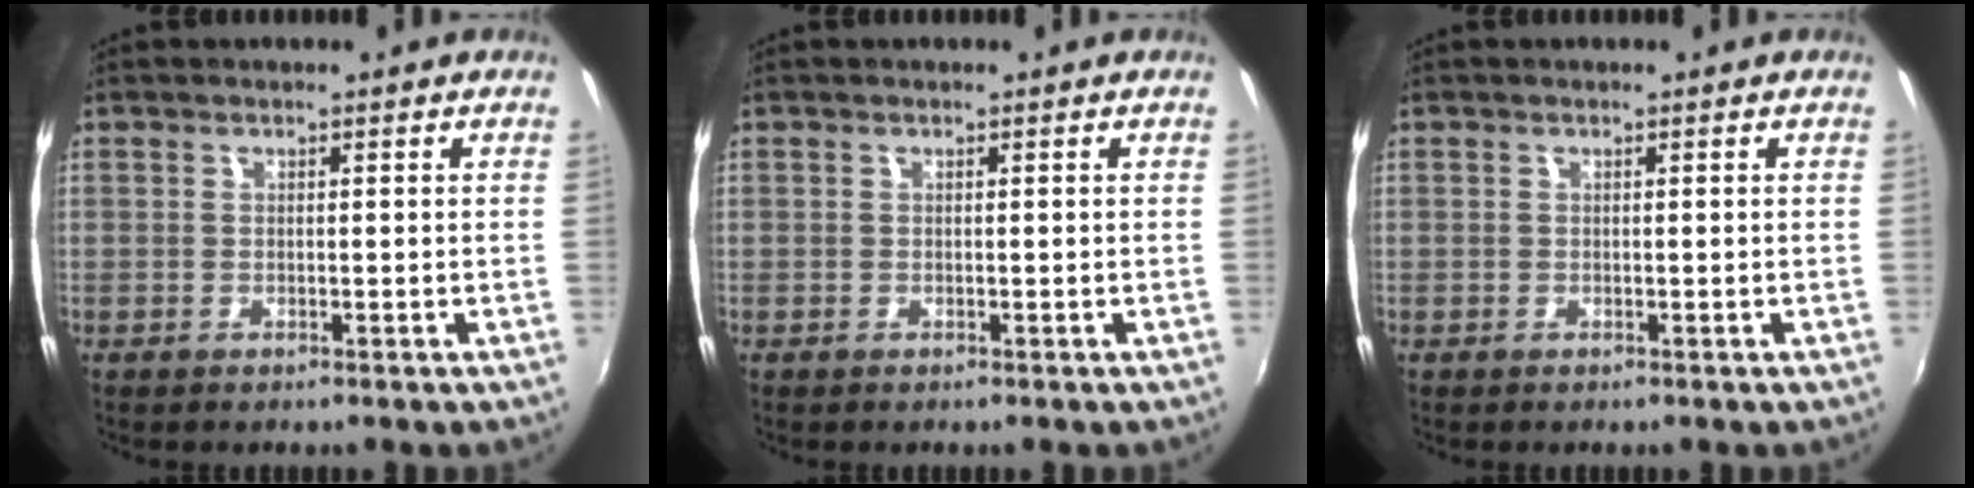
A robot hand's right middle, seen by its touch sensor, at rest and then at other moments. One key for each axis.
{"total": 0.0}
{"total": 0.0}